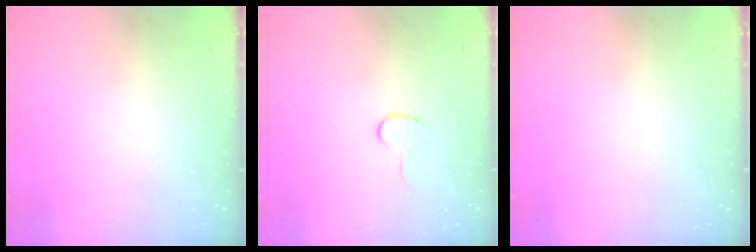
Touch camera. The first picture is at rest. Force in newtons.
{"total": 6.2, "press": 6.2, "slide": 0.5}
{"total": 0.0}